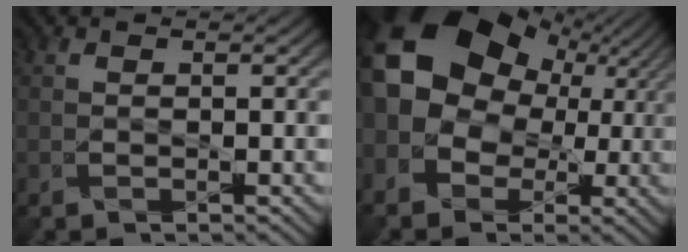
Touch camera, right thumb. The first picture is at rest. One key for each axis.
{"total": 20.4, "fx": 4.4, "fy": 16.5, "fz": 11.2, "tx": -0.252, "ty": 0.024, "tz": 0.058}